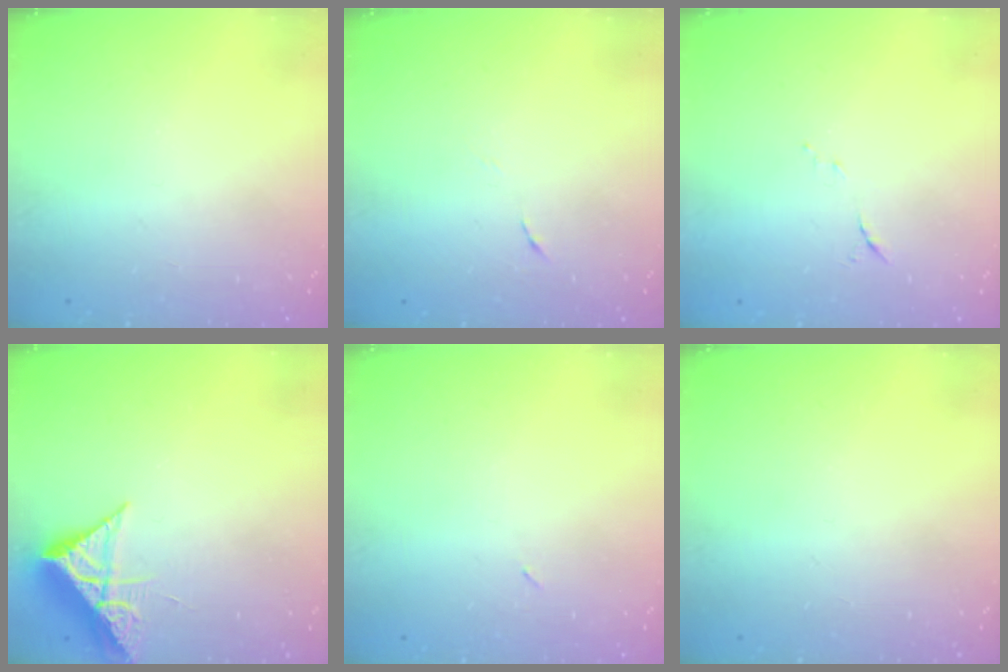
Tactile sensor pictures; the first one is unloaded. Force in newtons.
{"total": 3.9, "press": 3.5, "slide": 1.6}
{"total": 5.5, "press": 5.4, "slide": 1.1}
{"total": 7.6, "press": 7.6, "slide": 0.4}
{"total": 2.1, "press": 1.9, "slide": 1.0}
{"total": 0.0}